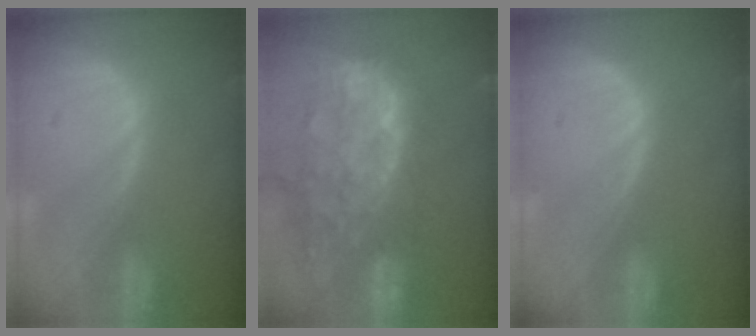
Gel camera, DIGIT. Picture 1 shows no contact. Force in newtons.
{"total": 15.0, "press": 12.2, "slide": 8.7}
{"total": 0.0}